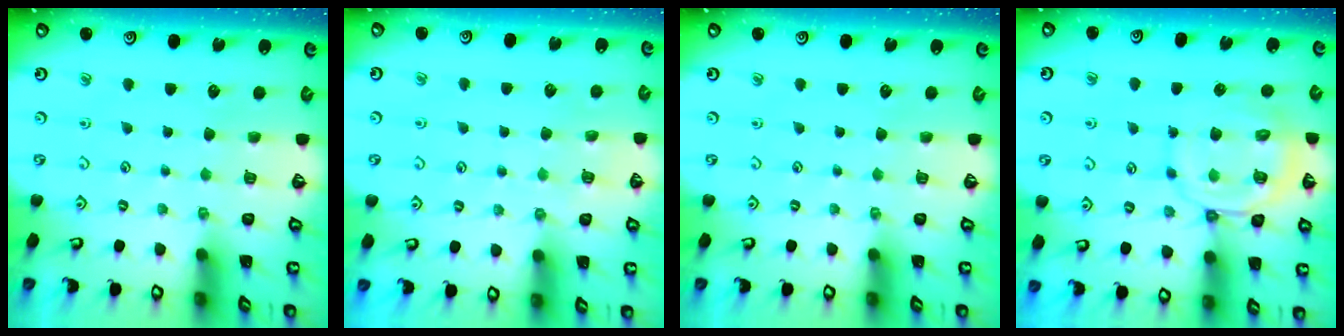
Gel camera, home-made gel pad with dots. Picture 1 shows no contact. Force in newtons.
{"total": 4.3, "press": 4.3, "slide": 0.4}
{"total": 0.0}
{"total": 11.7, "press": 11.7, "slide": 1.3}